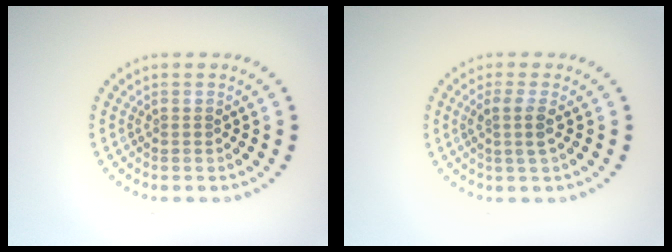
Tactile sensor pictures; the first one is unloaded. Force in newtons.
{"total": 2.0, "press": 1.6, "slide": 1.2}